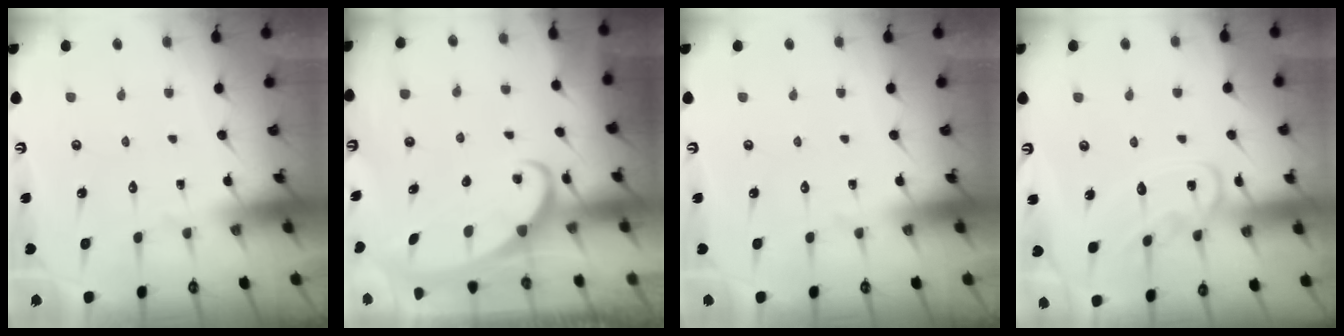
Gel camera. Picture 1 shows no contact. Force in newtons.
{"total": 2.3, "press": 2.2, "slide": 0.3}
{"total": 0.0}
{"total": 10.5, "press": 10.5, "slide": 0.5}